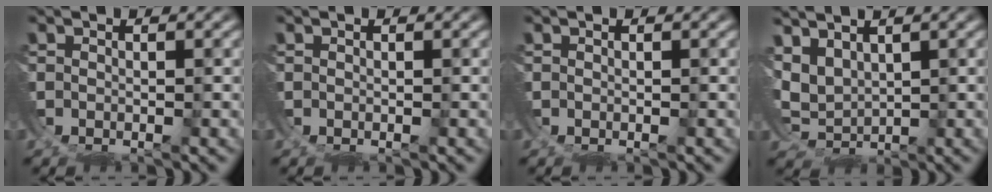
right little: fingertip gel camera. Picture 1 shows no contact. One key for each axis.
{"total": 0.0}
{"total": 0.0}
{"total": 5.7, "fx": 0.6, "fy": 5.3, "fz": 2.0, "tx": -0.085, "ty": -0.021, "tz": 0.017}